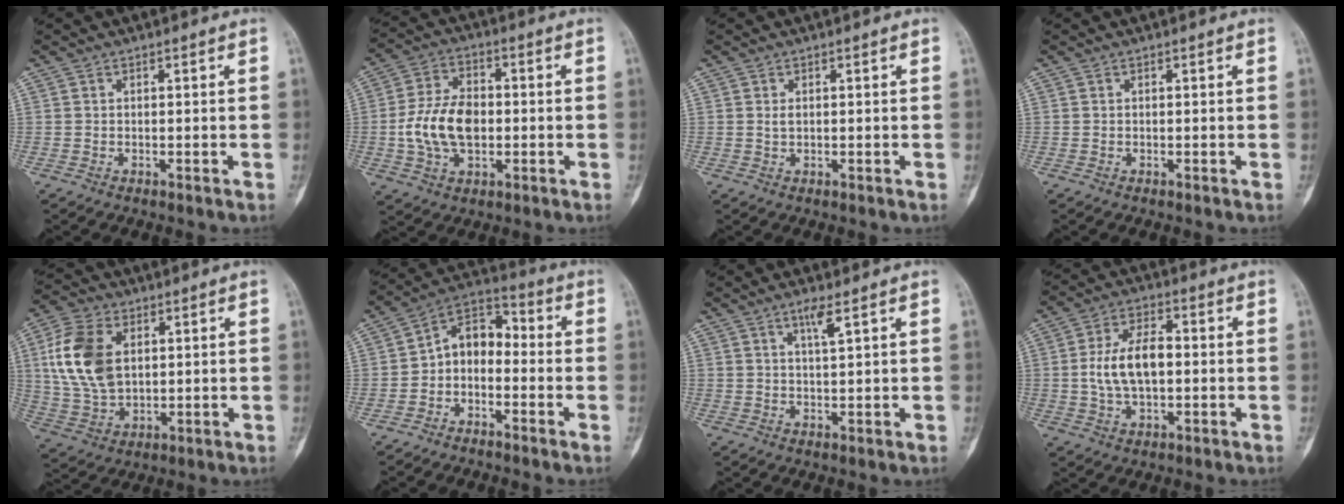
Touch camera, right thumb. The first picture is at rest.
{"total": 12.2, "force": [-1.2, 7.8, 9.3], "torque": [-0.166, 0.017, -0.022]}
{"total": 1.0, "force": [0.2, 0.6, 0.8], "torque": [-0.016, -0.001, 0.007]}
{"total": 0.0}
{"total": 13.9, "force": [3.1, 8.9, 10.2], "torque": [-0.201, -0.002, 0.064]}
{"total": 8.6, "force": [-2.1, 6.0, 5.8], "torque": [-0.077, 0.051, -0.055]}
{"total": 3.1, "force": [1.7, 0.2, 2.6], "torque": [-0.055, -0.009, 0.035]}
{"total": 9.9, "force": [0.0, 5.3, 8.4], "torque": [-0.157, 0.013, -0.002]}